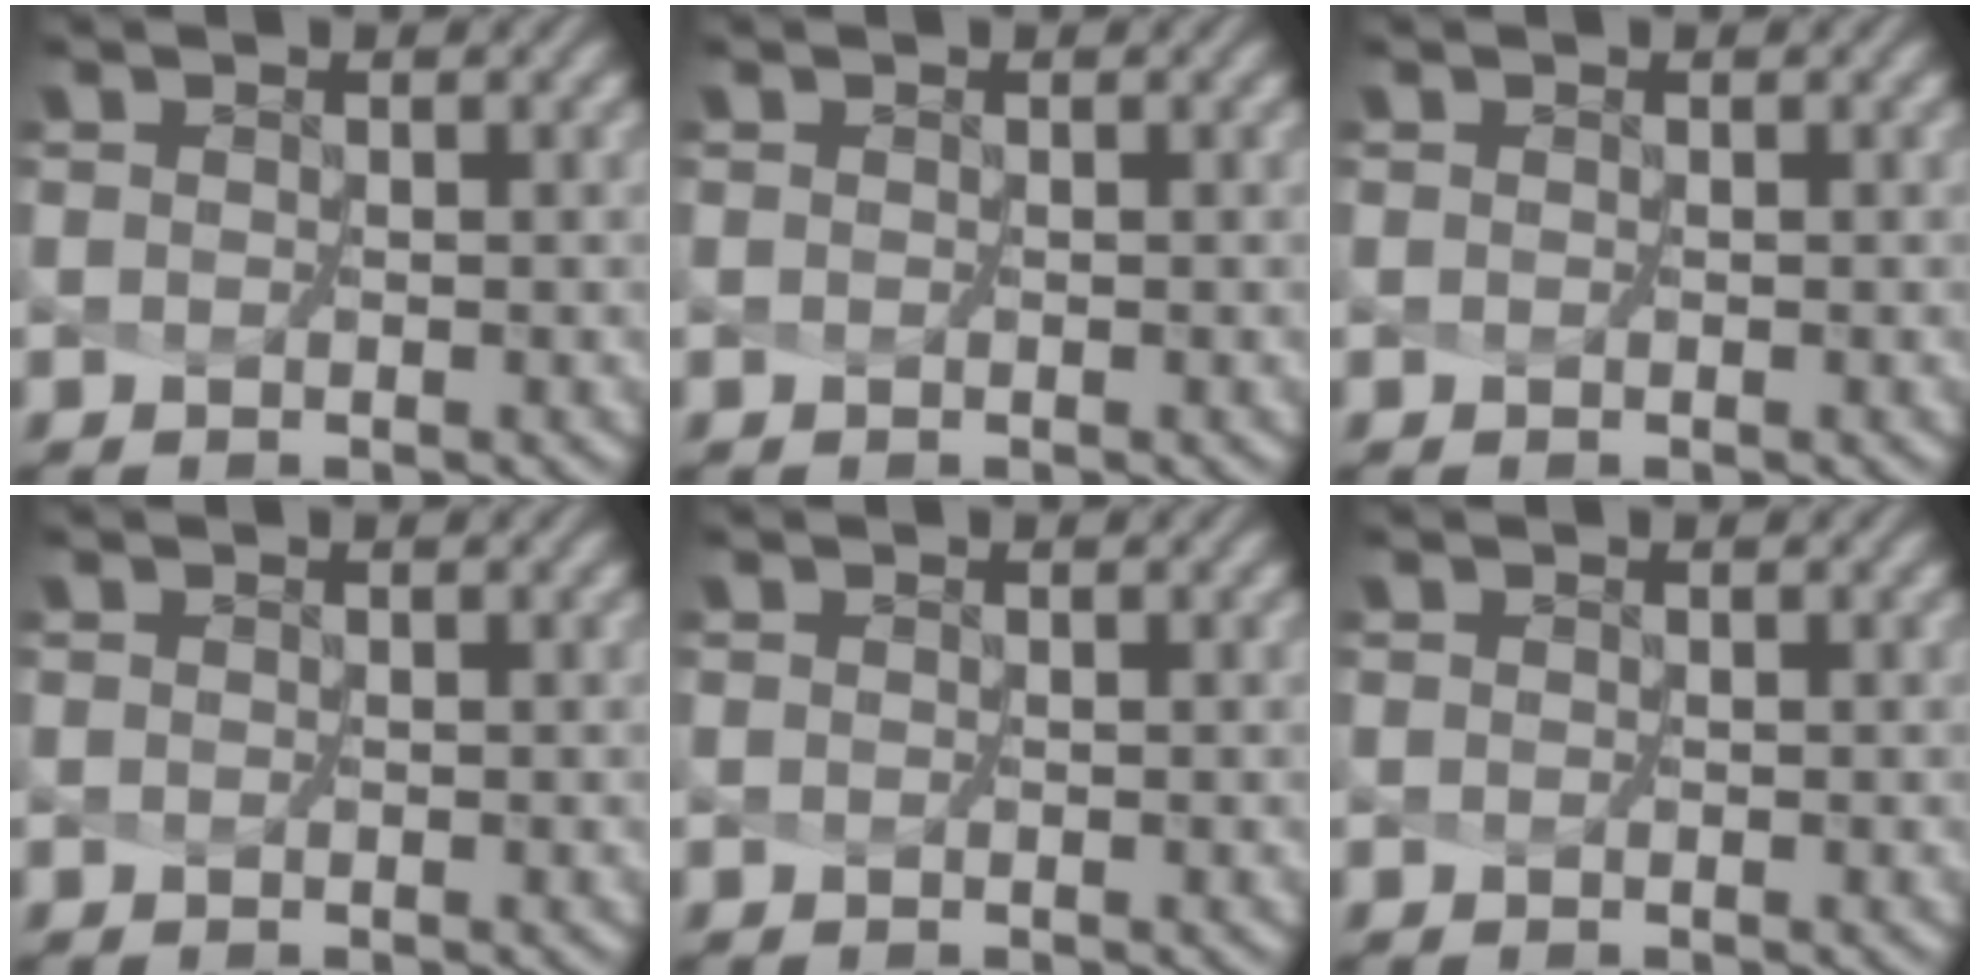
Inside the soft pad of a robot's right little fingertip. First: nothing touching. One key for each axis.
{"total": 0.0}
{"total": 0.0}
{"total": 0.0}
{"total": 0.0}
{"total": 0.0}